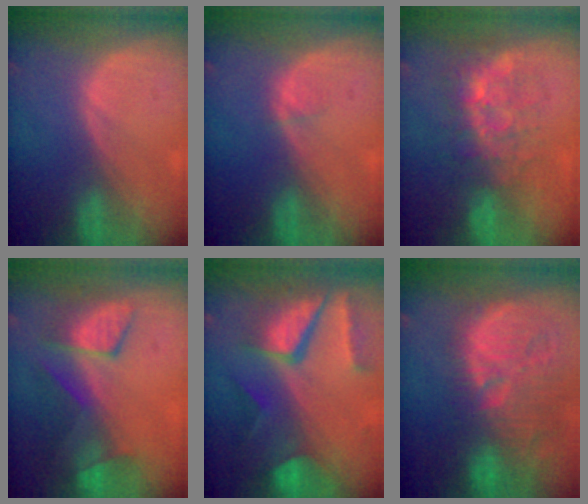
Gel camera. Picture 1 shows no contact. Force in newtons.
{"total": 0.8, "press": 0.8, "slide": 0.1}
{"total": 8.7, "press": 7.5, "slide": 4.3}
{"total": 8.0, "press": 7.7, "slide": 2.2}
{"total": 10.5, "press": 8.7, "slide": 6.0}
{"total": 14.8, "press": 13.2, "slide": 6.8}